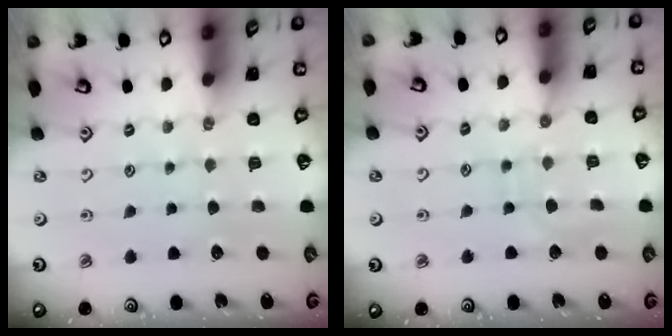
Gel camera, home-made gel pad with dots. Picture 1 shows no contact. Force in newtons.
{"total": 5.4, "press": 5.4, "slide": 0.3}